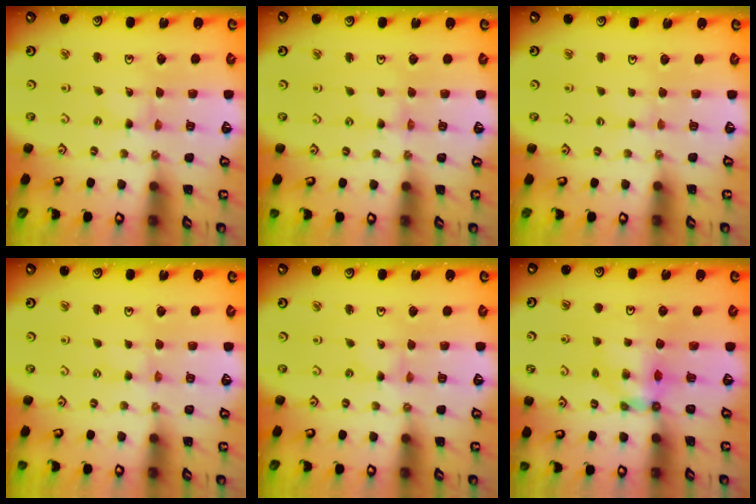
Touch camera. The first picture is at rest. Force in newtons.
{"total": 0.0}
{"total": 1.9, "press": 1.9, "slide": 0.3}
{"total": 1.2, "press": 1.2, "slide": 0.3}
{"total": 0.0}
{"total": 5.8, "press": 5.8, "slide": 0.3}